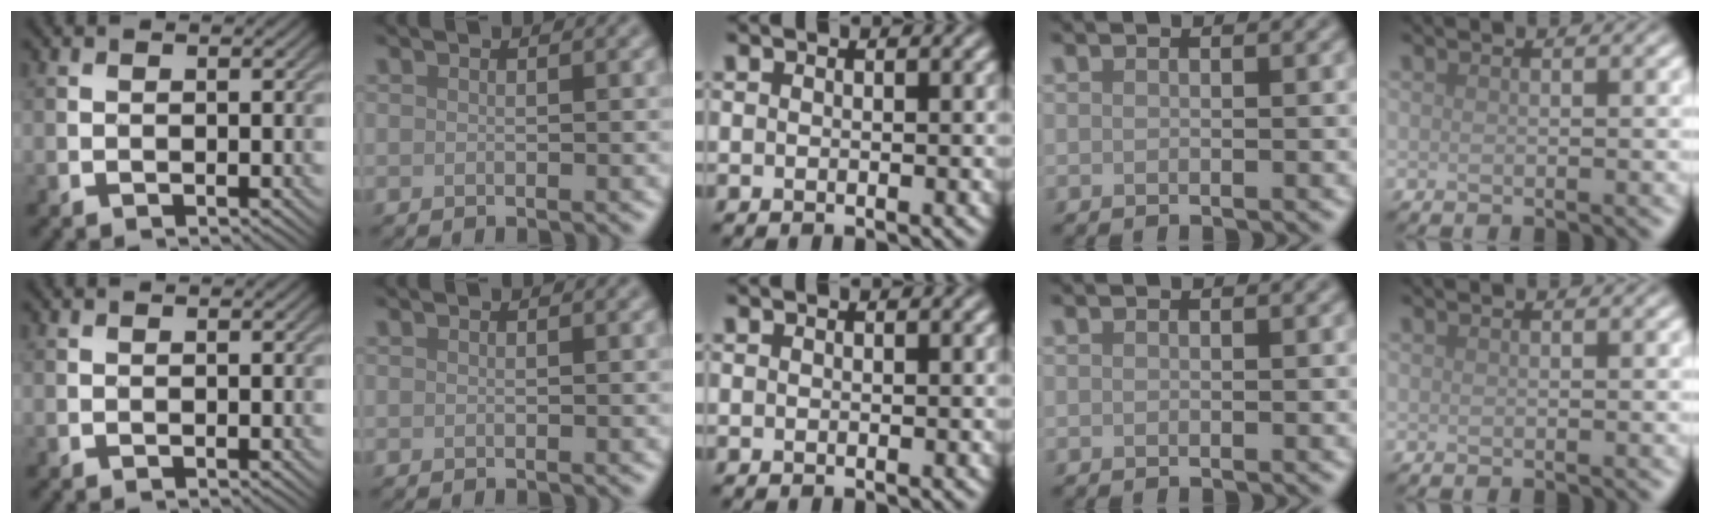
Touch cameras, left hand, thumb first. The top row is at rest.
{}